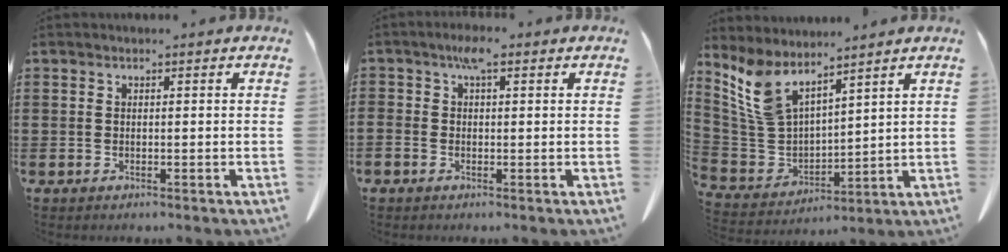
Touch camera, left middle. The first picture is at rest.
{"total": 3.1, "force": [0.5, 1.3, 2.8], "torque": [-0.061, 0.009, 0.006]}
{"total": 8.8, "force": [6.7, 3.3, 4.7], "torque": [-0.125, -0.024, 0.125]}